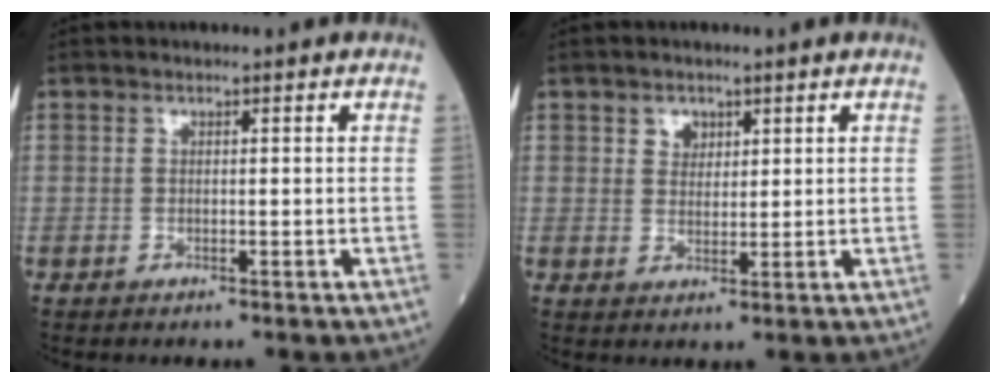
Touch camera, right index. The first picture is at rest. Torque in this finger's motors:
{"motor_torque": [0.01, 0.01, 0.00, 0.00]}